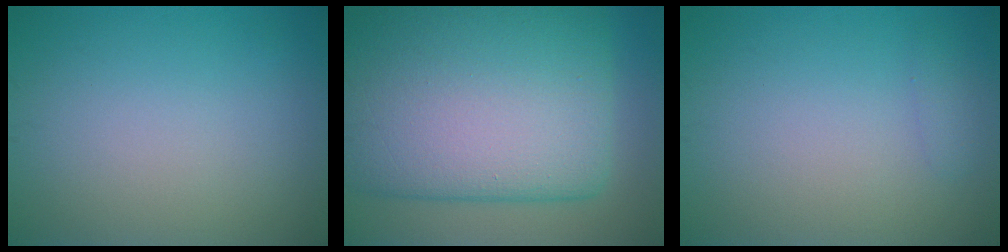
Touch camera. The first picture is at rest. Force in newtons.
{"total": 17.4, "press": 17.4, "slide": 0.8}
{"total": 0.8, "press": 0.8, "slide": 0.0}